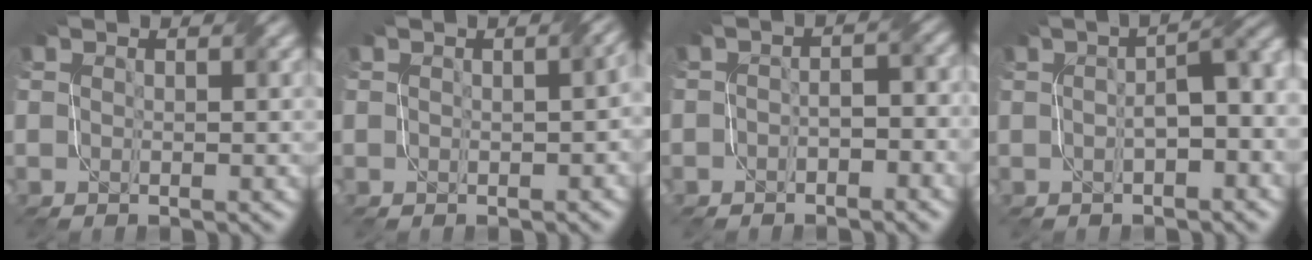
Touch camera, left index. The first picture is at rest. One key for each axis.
{"total": 2.0, "fx": 0.1, "fy": 0.9, "fz": 1.8, "tx": -0.019, "ty": 0.003, "tz": 0.002}
{"total": 2.7, "fx": -1.2, "fy": 1.4, "fz": 1.9, "tx": -0.029, "ty": 0.003, "tz": -0.021}
{"total": 5.4, "fx": -0.2, "fy": 1.9, "fz": 5.0, "tx": -0.065, "ty": 0.009, "tz": 0.000}